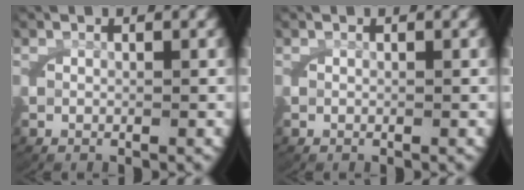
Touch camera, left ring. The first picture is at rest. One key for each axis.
{"total": 0.0}